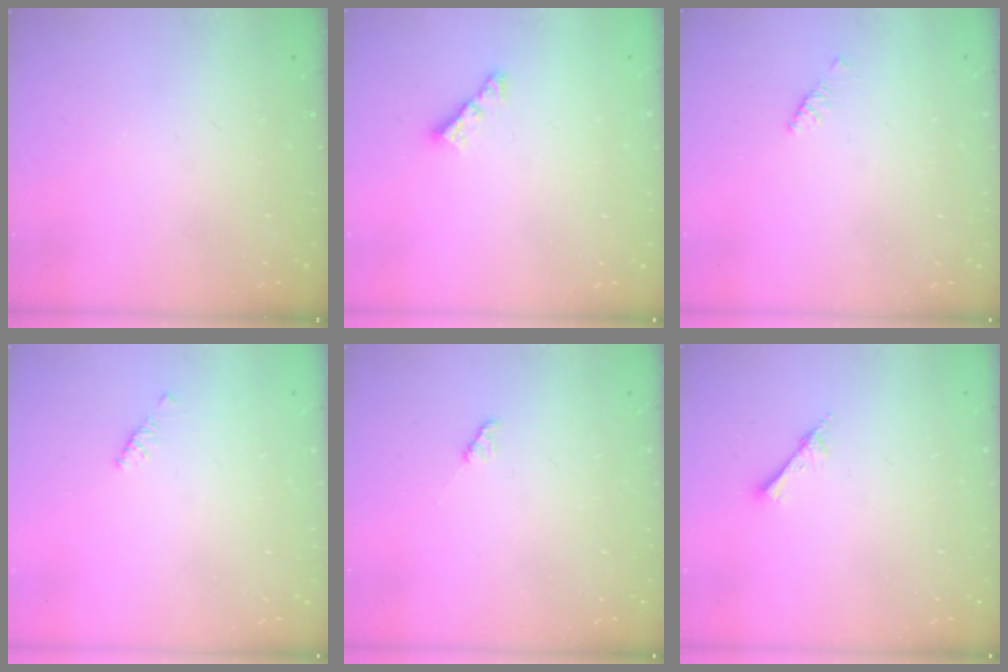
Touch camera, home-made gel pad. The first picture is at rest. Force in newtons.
{"total": 4.5, "press": 4.4, "slide": 0.7}
{"total": 2.1, "press": 2.0, "slide": 0.6}
{"total": 2.1, "press": 2.0, "slide": 0.6}
{"total": 2.2, "press": 2.2, "slide": 0.3}
{"total": 2.5, "press": 2.5, "slide": 0.2}